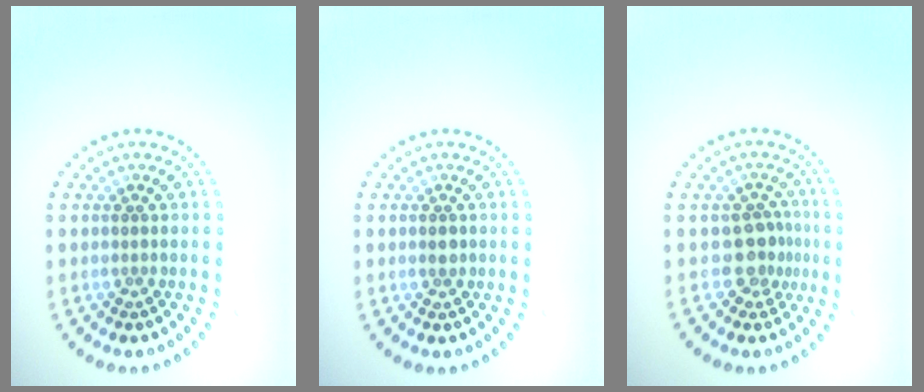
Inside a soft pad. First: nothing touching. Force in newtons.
{"total": 1.1, "press": 1.1, "slide": 0.0}
{"total": 2.8, "press": 2.2, "slide": 1.6}